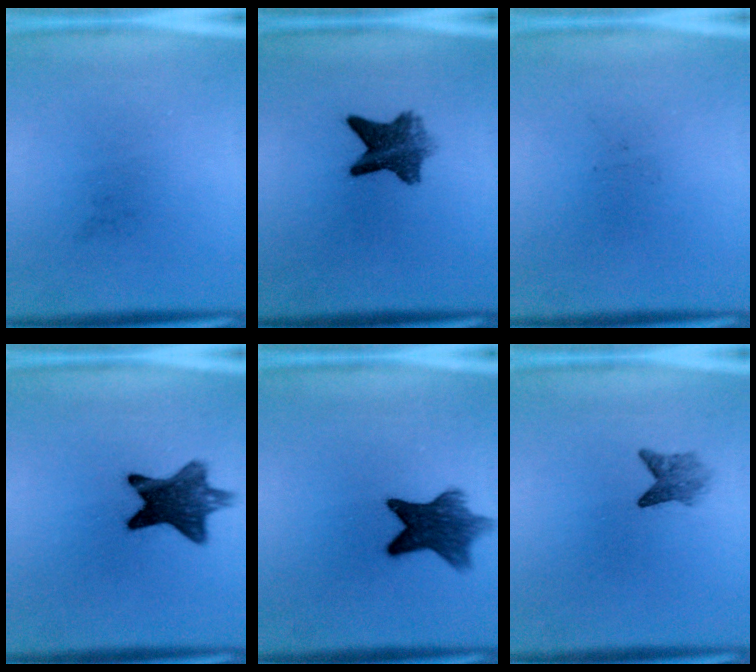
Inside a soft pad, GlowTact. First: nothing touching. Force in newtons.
{"total": 7.2}
{"total": 0.0}
{"total": 10.6}
{"total": 9.1}
{"total": 2.6}